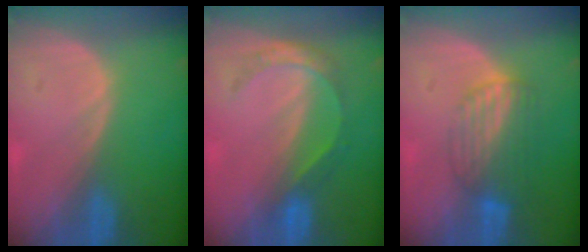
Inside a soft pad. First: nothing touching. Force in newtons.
{"total": 5.6, "press": 4.8, "slide": 2.8}
{"total": 6.9, "press": 6.0, "slide": 3.5}